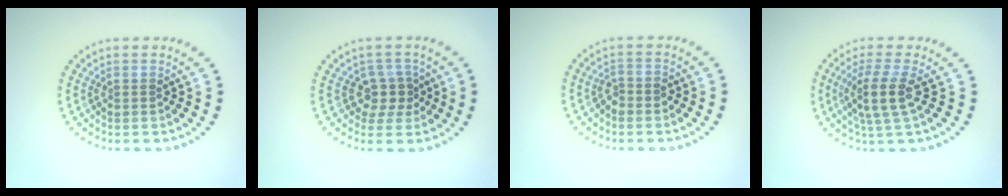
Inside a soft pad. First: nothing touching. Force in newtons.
{"total": 2.4, "press": 1.9, "slide": 1.5}
{"total": 1.1, "press": 0.9, "slide": 0.5}
{"total": 3.5, "press": 2.7, "slide": 2.2}